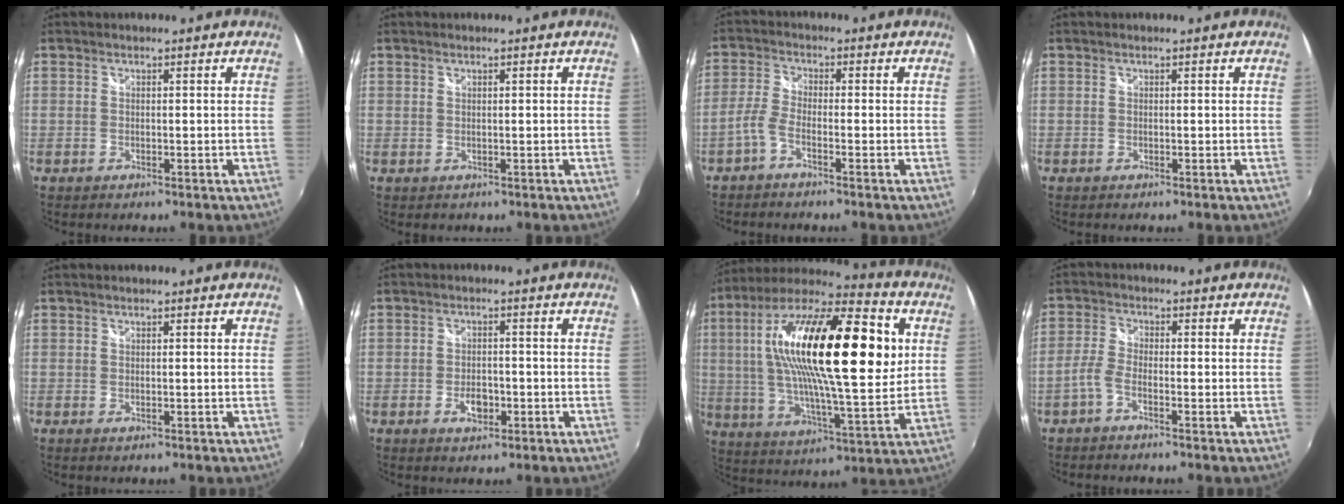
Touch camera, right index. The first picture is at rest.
{"total": 0.8, "force": [0.1, 0.8, 0.0], "torque": [0.003, 0.001, 0.002]}
{"total": 2.9, "force": [-1.9, 0.8, 2.1], "torque": [-0.059, 0.008, -0.044]}
{"total": 0.0}
{"total": 0.0}
{"total": 3.5, "force": [-1.5, 2.2, 2.4], "torque": [-0.046, 0.000, -0.024]}
{"total": 30.1, "force": [6.5, 8.5, 28.1], "torque": [-0.508, 0.025, 0.092]}
{"total": 2.8, "force": [-1.8, 0.9, 1.9], "torque": [-0.055, 0.007, -0.041]}